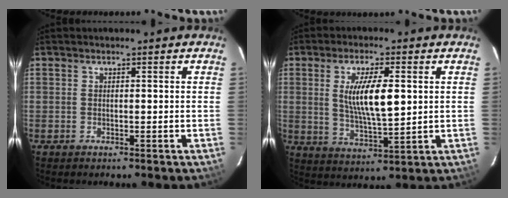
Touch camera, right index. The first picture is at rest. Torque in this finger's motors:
{"motor_torque": [1.39, 0.07, 0.86, 0.21]}